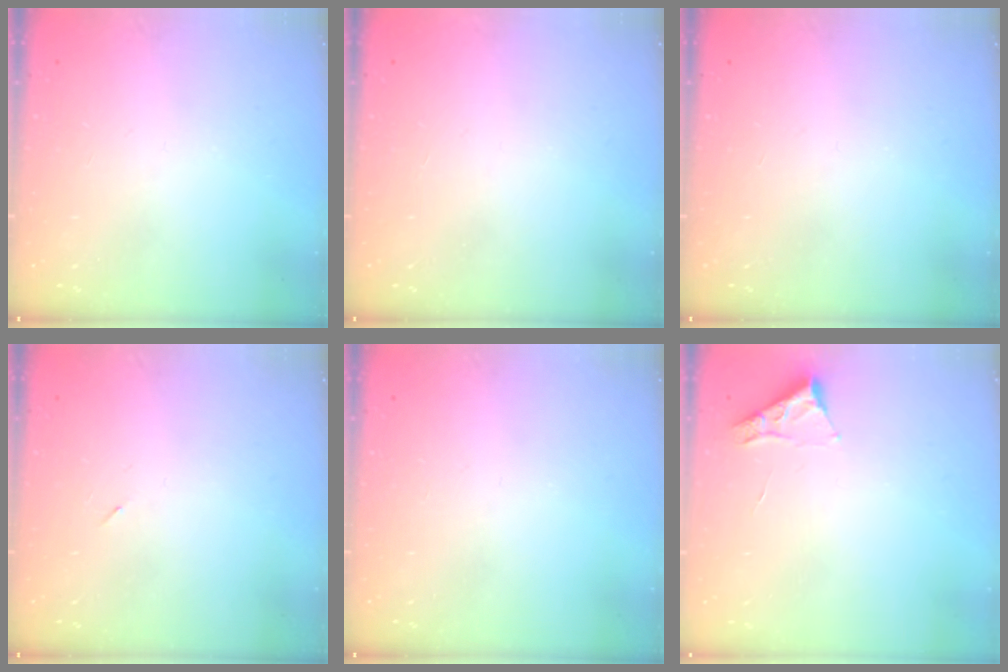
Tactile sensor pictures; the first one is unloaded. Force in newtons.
{"total": 1.5, "press": 1.5, "slide": 0.1}
{"total": 0.0}
{"total": 2.2, "press": 1.9, "slide": 1.2}
{"total": 0.0}
{"total": 3.4, "press": 3.3, "slide": 0.5}